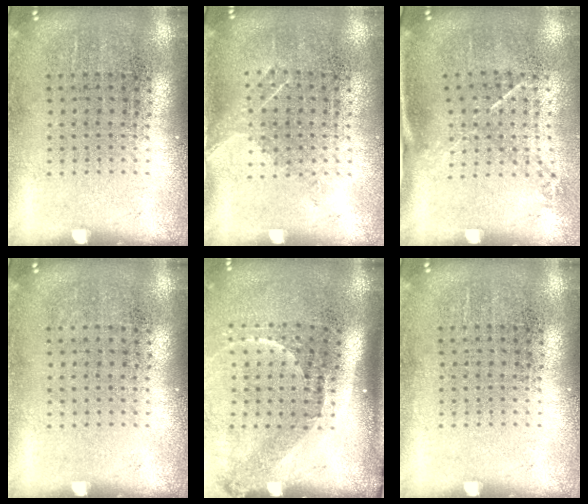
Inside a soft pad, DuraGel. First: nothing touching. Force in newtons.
{"total": 1.1, "press": 0.9, "slide": 0.7}
{"total": 1.5, "press": 1.0, "slide": 1.1}
{"total": 0.0}
{"total": 2.2, "press": 1.5, "slide": 1.6}
{"total": 0.0}